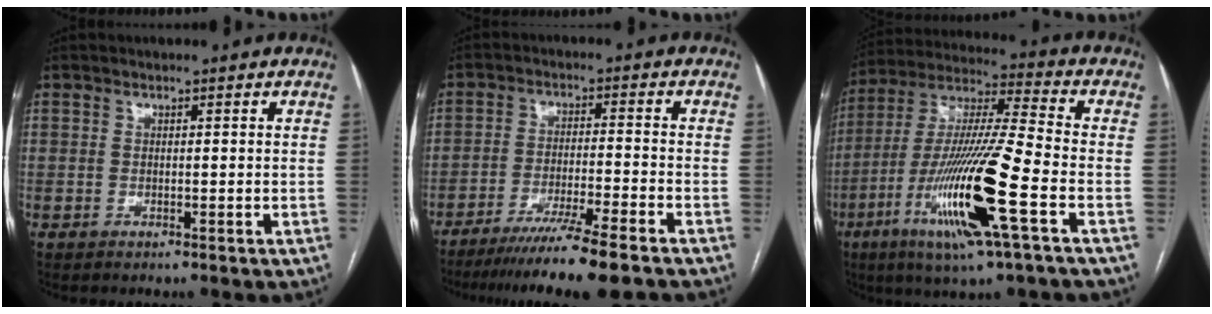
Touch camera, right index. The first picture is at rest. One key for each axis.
{"total": 12.2, "fx": -9.9, "fy": -1.3, "fz": 7.0, "tx": -0.093, "ty": -0.038, "tz": -0.156}
{"total": 19.4, "fx": -7.1, "fy": 0.5, "fz": 18.0, "tx": -0.375, "ty": -0.027, "tz": -0.135}